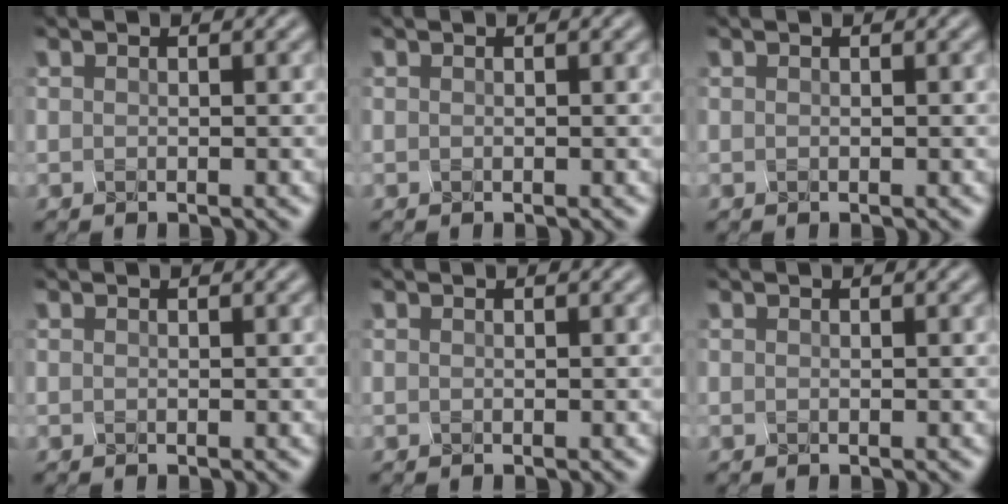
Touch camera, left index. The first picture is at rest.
{"total": 0.0}
{"total": 0.0}
{"total": 0.0}
{"total": 0.0}
{"total": 0.0}